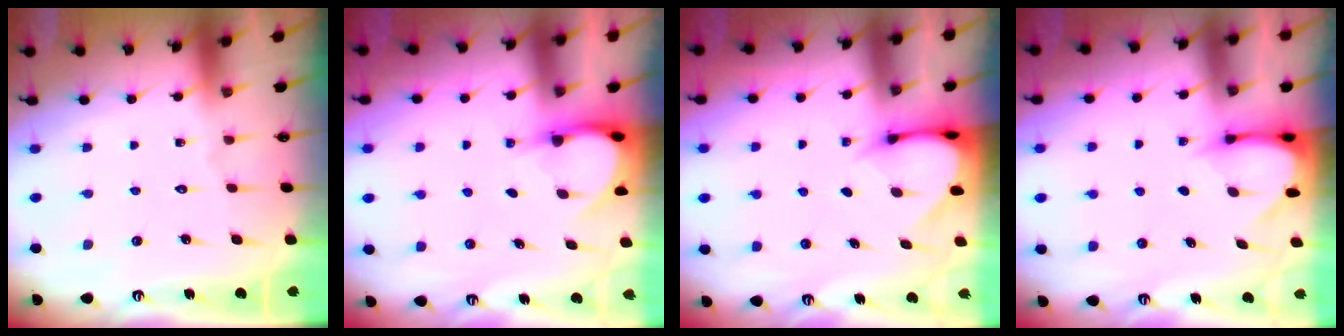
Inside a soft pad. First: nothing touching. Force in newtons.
{"total": 3.7, "press": 3.6, "slide": 0.4}
{"total": 3.5, "press": 3.5, "slide": 0.3}
{"total": 3.8, "press": 3.8, "slide": 0.3}